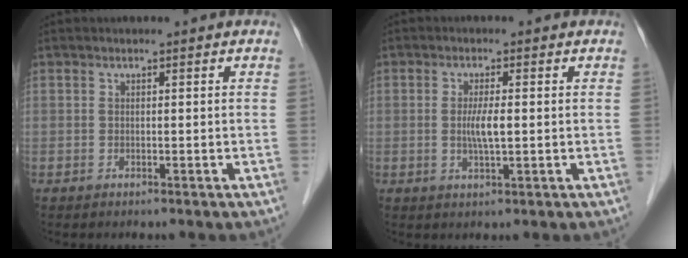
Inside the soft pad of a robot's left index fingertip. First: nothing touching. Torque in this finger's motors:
{"motor_torque": [0.54, 0.35, 0.07, 0.05]}